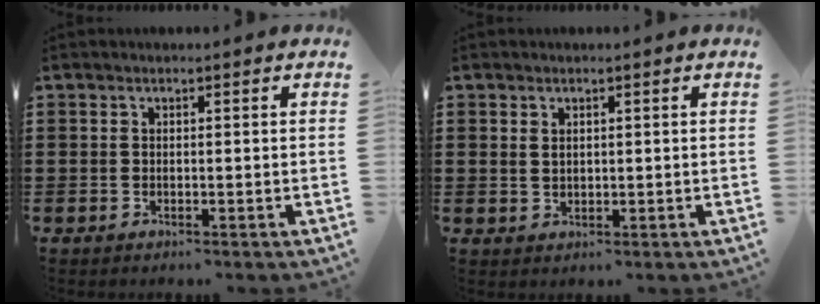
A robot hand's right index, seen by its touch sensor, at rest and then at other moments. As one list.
[{"total": 1.3, "force": [0.7, 0.9, 0.6], "torque": [-0.013, 0.005, 0.014]}]